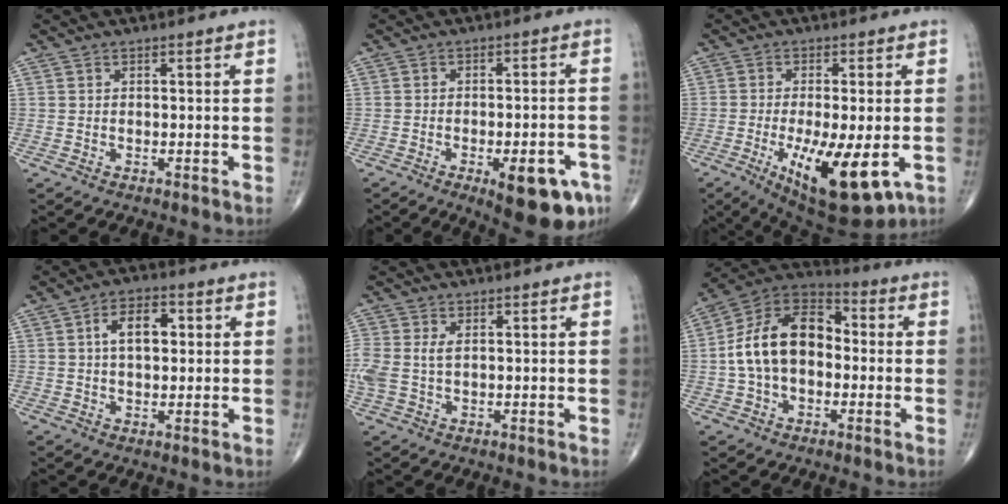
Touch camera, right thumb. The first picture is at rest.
{"total": 12.5, "force": [-6.0, 4.4, 10.1], "torque": [-0.108, 0.019, -0.071]}
{"total": 15.3, "force": [-4.6, 4.9, 13.7], "torque": [-0.214, -0.019, -0.056]}
{"total": 7.3, "force": [1.4, 4.3, 5.8], "torque": [-0.083, 0.013, 0.018]}
{"total": 5.0, "force": [0.6, 3.0, 4.0], "torque": [-0.117, 0.012, 0.017]}
{"total": 16.0, "force": [-0.6, 10.6, 12.0], "torque": [-0.199, 0.041, -0.023]}